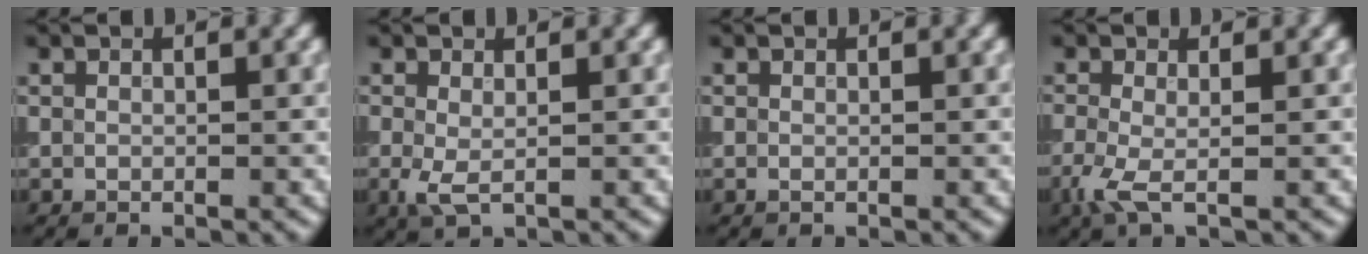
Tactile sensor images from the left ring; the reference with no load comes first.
{"total": 1.8, "force": [-0.1, 0.7, 1.7], "torque": [-0.040, -0.004, -0.003]}
{"total": 0.0}
{"total": 2.3, "force": [-0.7, 0.6, 2.1], "torque": [-0.056, -0.007, -0.019]}